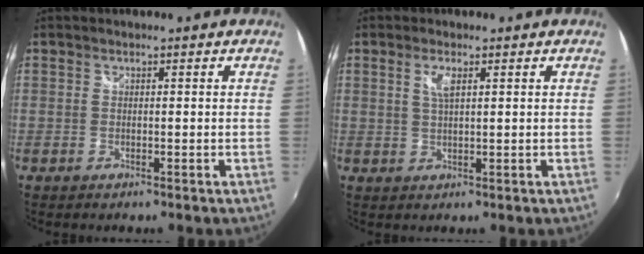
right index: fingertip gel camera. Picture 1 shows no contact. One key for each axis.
{"total": 2.7, "fx": 1.1, "fy": 0.7, "fz": 2.4, "tx": -0.045, "ty": 0.000, "tz": 0.020}